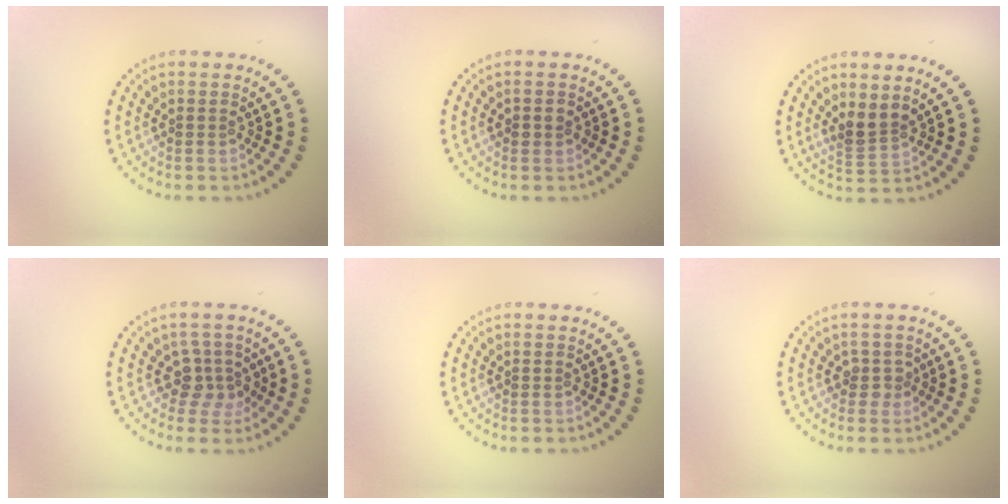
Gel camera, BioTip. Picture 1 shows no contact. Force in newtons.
{"total": 1.1, "press": 1.0, "slide": 0.3}
{"total": 2.3, "press": 1.8, "slide": 1.5}
{"total": 2.6, "press": 2.1, "slide": 1.5}
{"total": 0.0}
{"total": 1.4, "press": 1.1, "slide": 0.9}